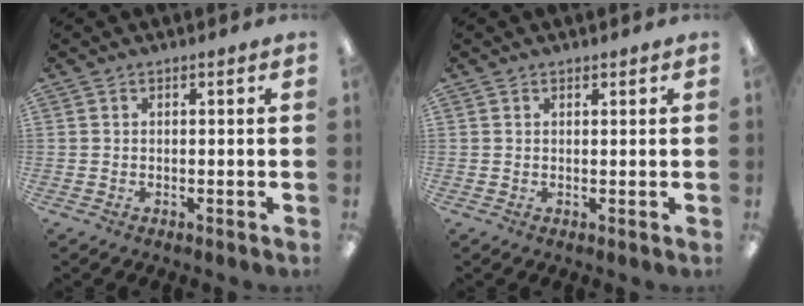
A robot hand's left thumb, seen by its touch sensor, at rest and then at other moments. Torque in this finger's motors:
{"motor_torque": [-0.09, 0.00, -0.47, 0.27, 0.00]}